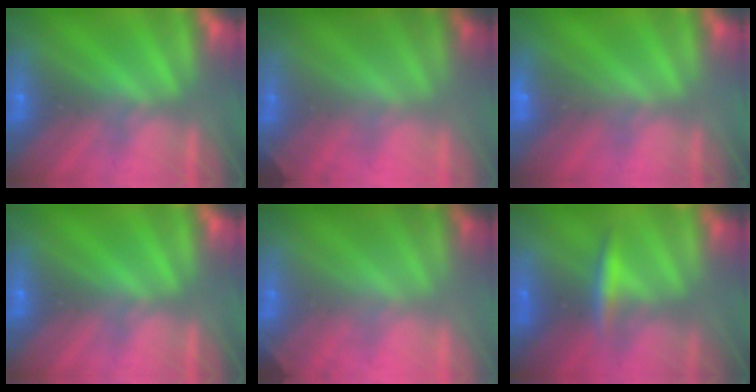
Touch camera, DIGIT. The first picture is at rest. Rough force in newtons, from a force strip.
{"total": 1.9}
{"total": 3.0}
{"total": 0.0}
{"total": 1.9}
{"total": 2.5}